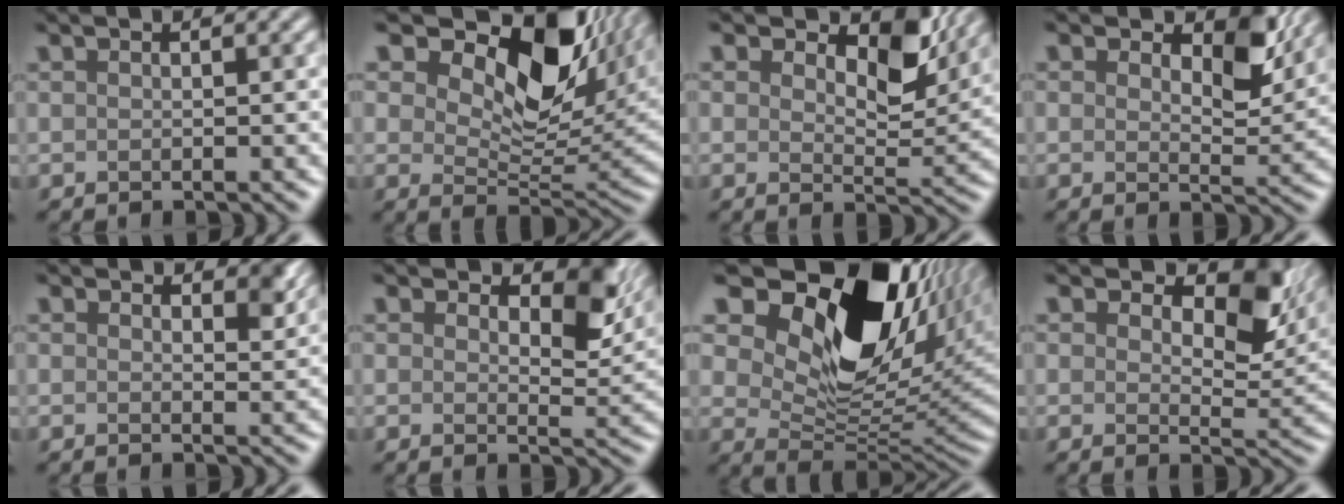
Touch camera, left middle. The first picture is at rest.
{"total": 13.4, "force": [7.2, 7.0, 8.9], "torque": [-0.133, 0.003, 0.115]}
{"total": 6.8, "force": [3.5, 3.5, 4.7], "torque": [-0.068, -0.004, 0.044]}
{"total": 4.8, "force": [2.4, 2.5, 3.3], "torque": [-0.048, -0.003, 0.028]}
{"total": 2.1, "force": [1.1, 1.2, 1.3], "torque": [-0.016, -0.006, 0.014]}
{"total": 5.5, "force": [2.5, 2.9, 3.8], "torque": [-0.051, -0.003, 0.028]}
{"total": 17.1, "force": [8.6, 9.5, 11.3], "torque": [-0.205, 0.015, 0.151]}
{"total": 8.4, "force": [3.7, 4.5, 6.0], "torque": [-0.087, -0.003, 0.053]}